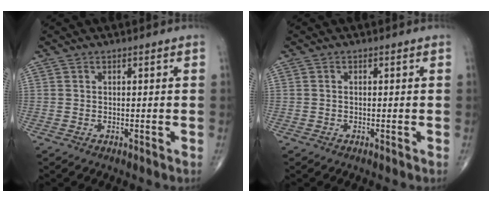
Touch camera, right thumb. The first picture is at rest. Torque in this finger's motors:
{"motor_torque": [-0.45, -0.19, -0.21, 0.01, 0.01]}